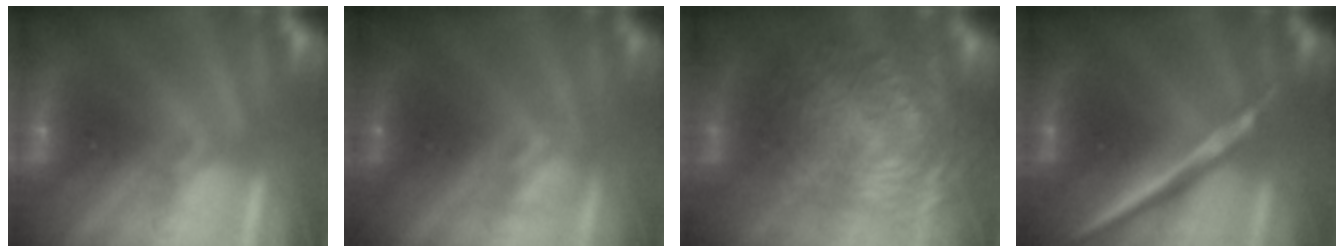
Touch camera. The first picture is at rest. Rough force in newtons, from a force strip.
{"total": 2.4}
{"total": 7.5}
{"total": 2.2}